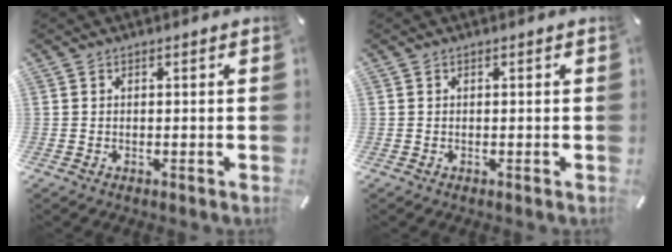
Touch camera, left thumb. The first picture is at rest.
{"total": 0.0}